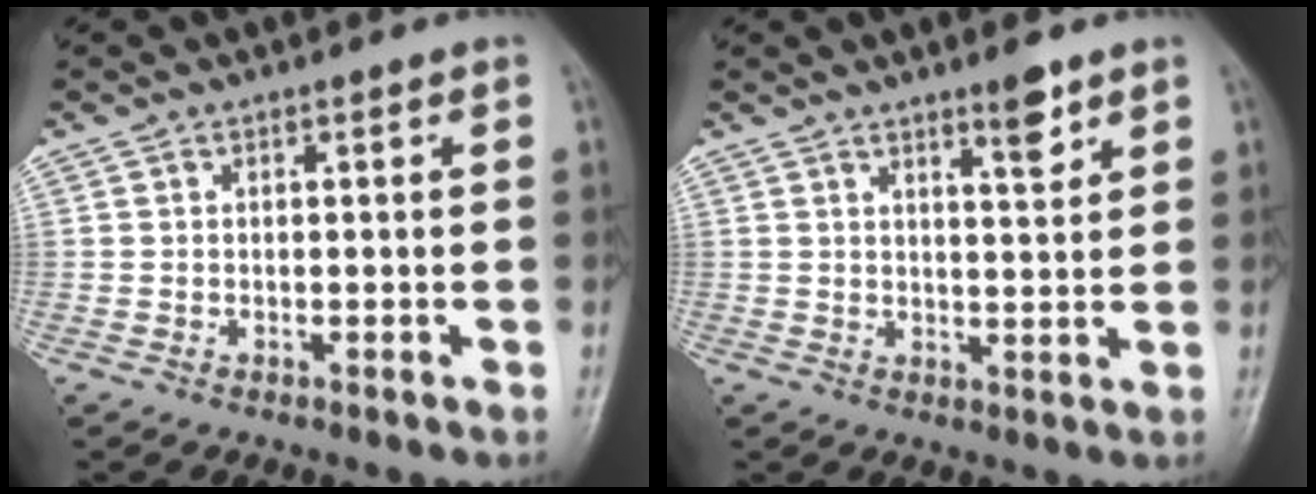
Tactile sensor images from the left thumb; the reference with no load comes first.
{"total": 4.7, "force": [3.2, 1.0, 3.3], "torque": [-0.044, -0.024, 0.050]}